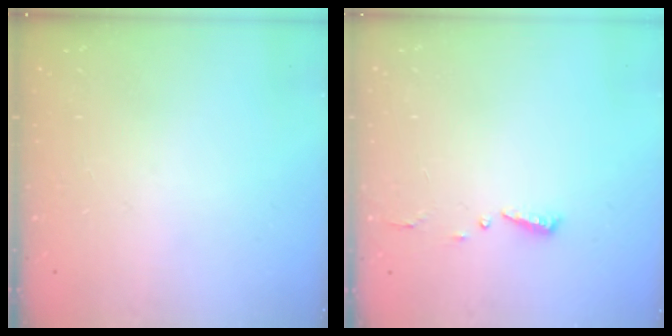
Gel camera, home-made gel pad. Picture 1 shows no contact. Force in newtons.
{"total": 4.4, "press": 4.4, "slide": 0.4}